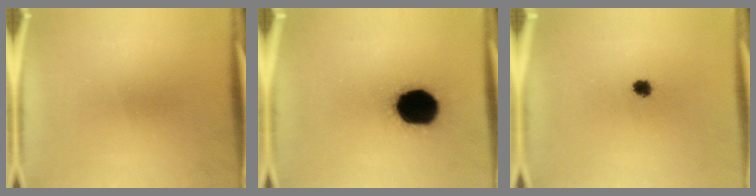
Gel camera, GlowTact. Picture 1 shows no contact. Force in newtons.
{"total": 19.7}
{"total": 2.4}